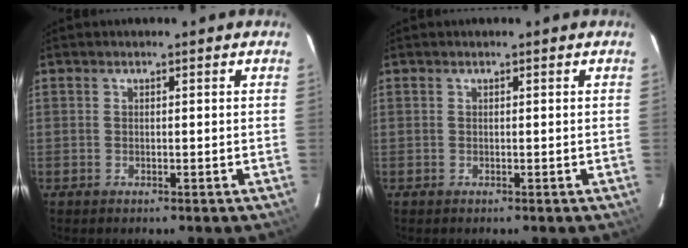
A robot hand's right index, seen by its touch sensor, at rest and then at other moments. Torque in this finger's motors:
{"motor_torque": [-0.03, 0.01, 0.03, 0.00]}